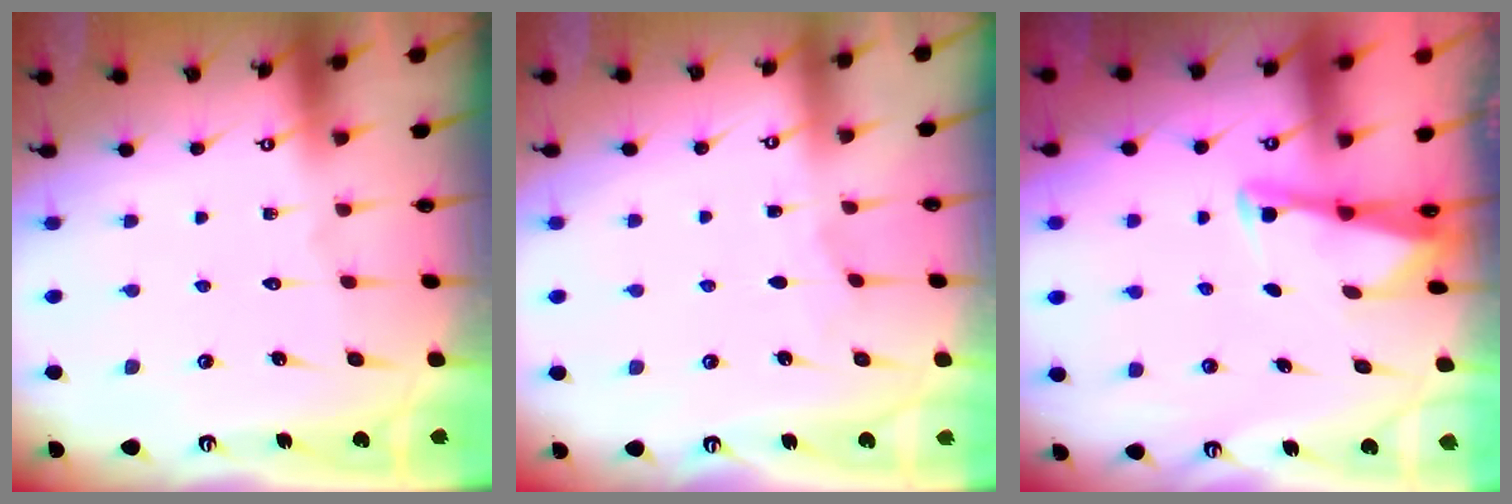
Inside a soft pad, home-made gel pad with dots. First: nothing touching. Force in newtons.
{"total": 2.2, "press": 2.1, "slide": 0.3}
{"total": 2.7, "press": 2.7, "slide": 0.1}